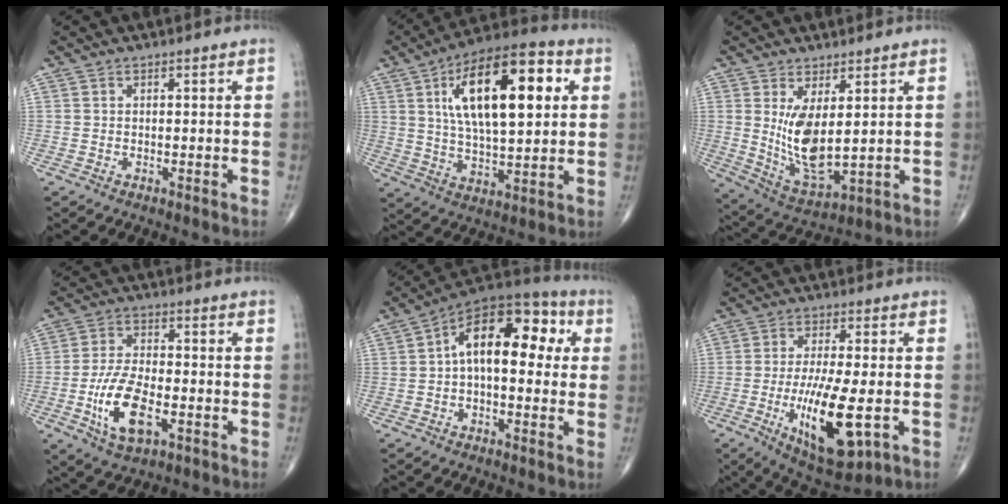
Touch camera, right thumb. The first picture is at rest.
{"total": 21.6, "force": [5.9, 9.0, 18.8], "torque": [-0.286, 0.003, 0.091]}
{"total": 10.4, "force": [1.9, 4.2, 9.3], "torque": [-0.171, -0.032, 0.055]}
{"total": 11.3, "force": [-3.7, 5.2, 9.4], "torque": [-0.182, 0.010, -0.066]}
{"total": 16.0, "force": [2.2, 8.8, 13.2], "torque": [-0.167, 0.048, 0.023]}
{"total": 15.1, "force": [-3.8, 4.8, 13.8], "torque": [-0.243, -0.013, -0.053]}